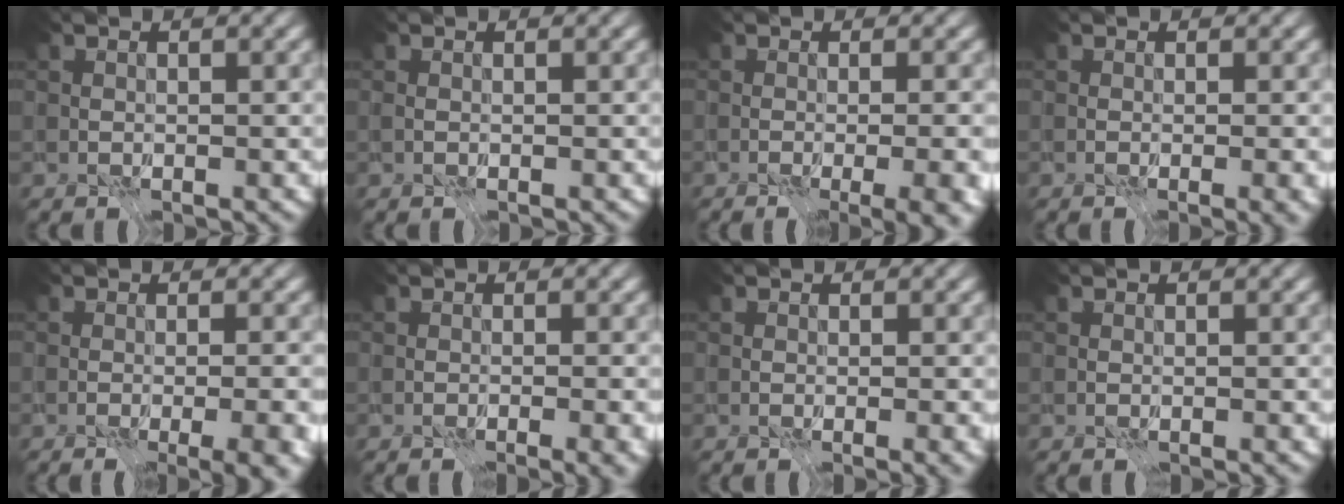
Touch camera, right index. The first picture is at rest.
{"total": 0.5, "force": [-0.2, -0.4, -0.3], "torque": [0.013, 0.000, -0.004]}
{"total": 8.3, "force": [-3.3, 3.6, 6.8], "torque": [-0.064, -0.014, -0.011]}
{"total": 2.4, "force": [-0.9, 0.8, 2.1], "torque": [-0.008, -0.009, -0.004]}
{"total": 8.9, "force": [-4.2, 3.8, 6.9], "torque": [-0.066, -0.009, -0.024]}
{"total": 4.4, "force": [-2.1, 1.9, 3.3], "torque": [-0.017, -0.020, -0.016]}
{"total": 1.5, "force": [-0.6, 0.4, 1.4], "torque": [-0.002, -0.007, -0.005]}
{"total": 0.6, "force": [-0.4, -0.4, -0.2], "torque": [0.014, -0.005, -0.004]}